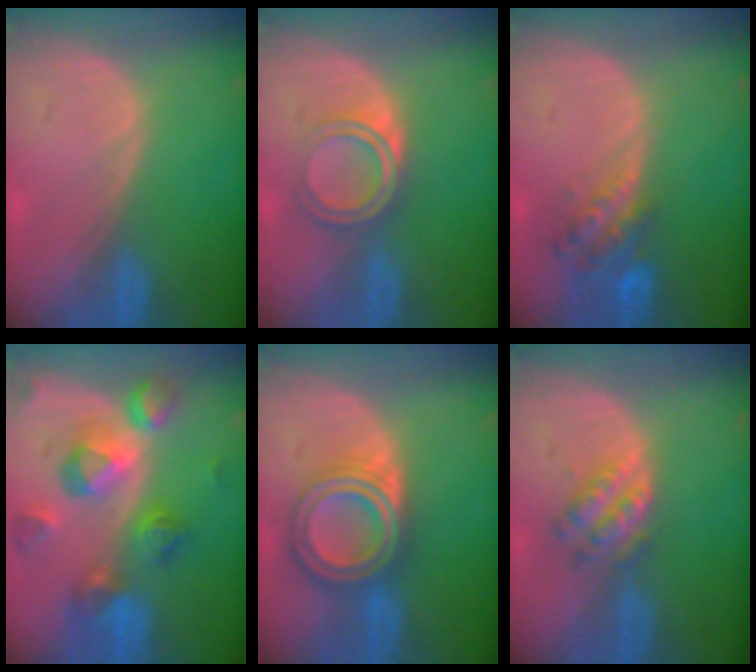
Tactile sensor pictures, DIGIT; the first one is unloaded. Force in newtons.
{"total": 4.7, "press": 4.6, "slide": 0.9}
{"total": 5.9, "press": 5.3, "slide": 2.6}
{"total": 10.5, "press": 9.4, "slide": 4.7}
{"total": 7.9, "press": 7.8, "slide": 0.4}
{"total": 4.7, "press": 4.6, "slide": 1.2}